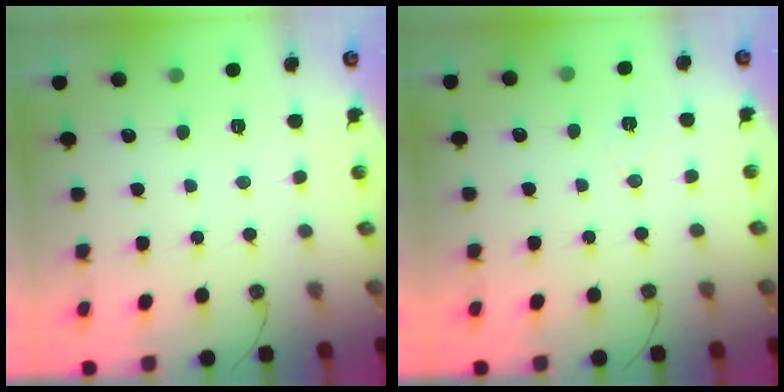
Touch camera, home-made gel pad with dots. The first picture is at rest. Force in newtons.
{"total": 4.5, "press": 2.6, "slide": 3.7}